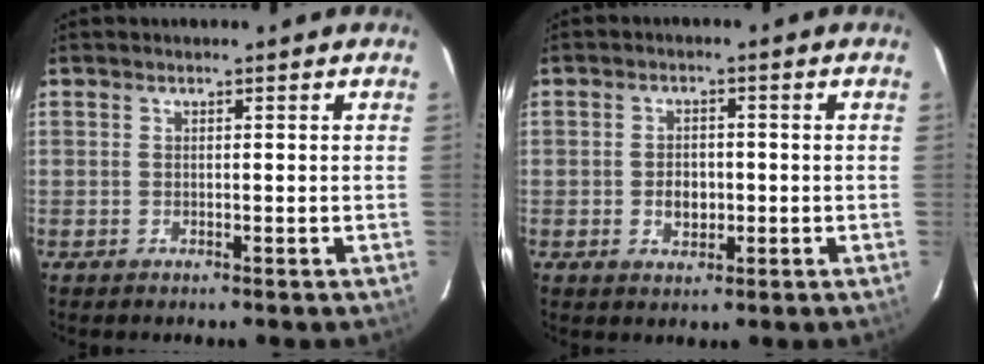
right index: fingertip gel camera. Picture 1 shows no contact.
{"total": 3.7, "force": [-0.8, 2.7, 2.5], "torque": [-0.043, 0.001, -0.009]}